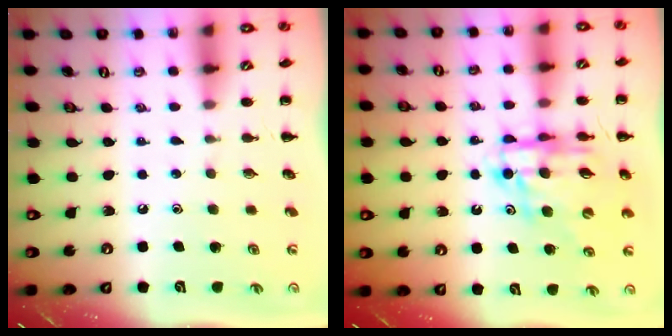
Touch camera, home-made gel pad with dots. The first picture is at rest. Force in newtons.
{"total": 12.3, "press": 11.7, "slide": 3.6}